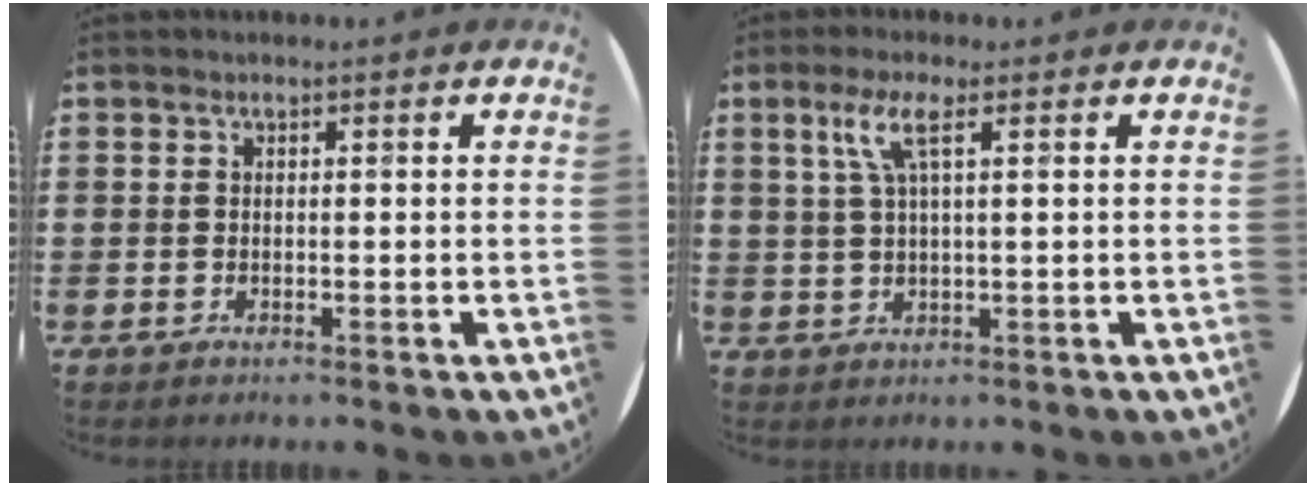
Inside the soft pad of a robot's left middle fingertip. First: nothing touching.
{"total": 4.1, "force": [1.8, 0.6, 3.7], "torque": [-0.078, 0.007, 0.028]}